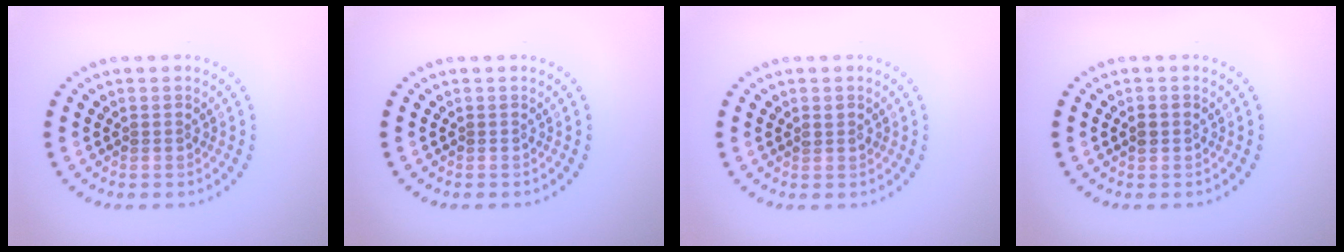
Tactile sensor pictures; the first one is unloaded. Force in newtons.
{"total": 0.0}
{"total": 0.8, "press": 0.8, "slide": 0.2}
{"total": 1.2, "press": 1.2, "slide": 0.1}